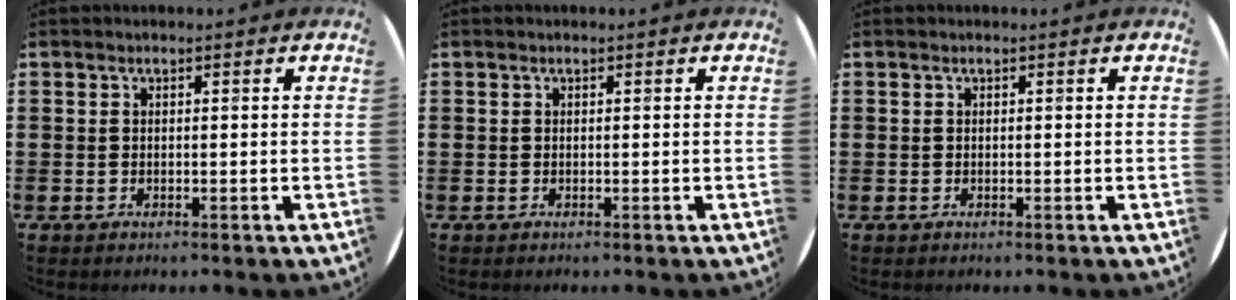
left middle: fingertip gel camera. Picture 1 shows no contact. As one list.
[{"total": 0.0}, {"total": 0.0}]